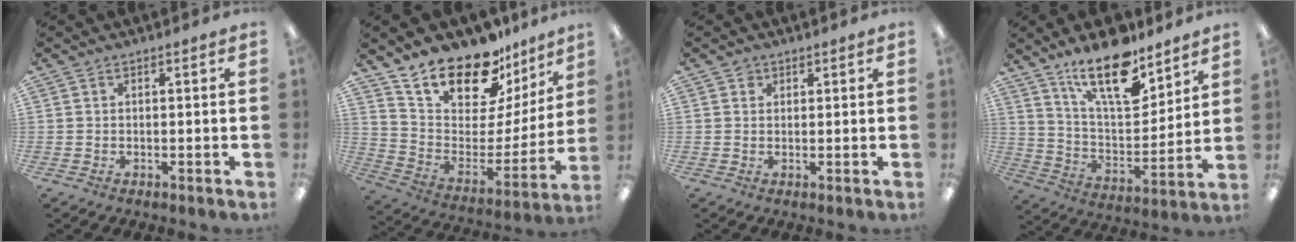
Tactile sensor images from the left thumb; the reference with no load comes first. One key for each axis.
{"total": 19.8, "fx": 16.7, "fy": 7.9, "fz": 7.2, "tx": -0.131, "ty": -0.130, "tz": 0.297}
{"total": 1.3, "fx": 0.8, "fy": 1.0, "fz": 0.2, "tx": 0.004, "ty": -0.001, "tz": 0.013}
{"total": 18.7, "fx": 13.2, "fy": 7.0, "fz": 11.3, "tx": -0.192, "ty": -0.075, "tz": 0.224}